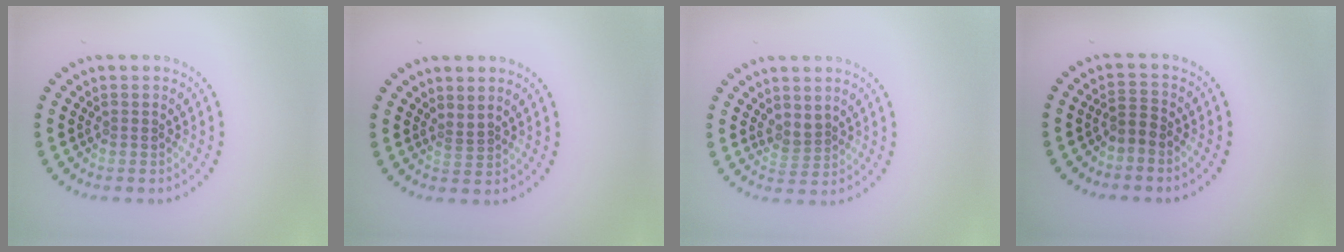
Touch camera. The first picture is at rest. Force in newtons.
{"total": 0.6, "press": 0.1, "slide": 0.6}
{"total": 1.7, "press": 1.2, "slide": 1.2}
{"total": 1.7, "press": 1.3, "slide": 1.1}